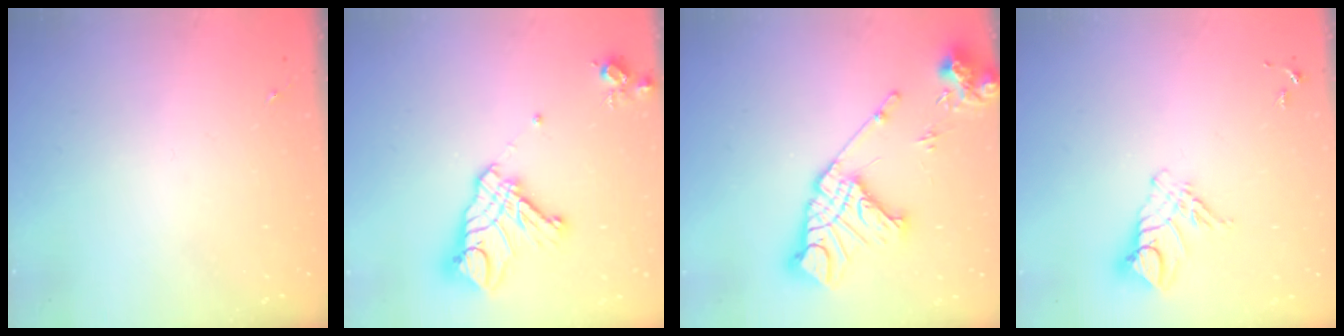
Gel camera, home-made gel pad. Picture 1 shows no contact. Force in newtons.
{"total": 17.6, "press": 17.5, "slide": 1.9}
{"total": 19.0, "press": 18.8, "slide": 2.3}
{"total": 10.4, "press": 10.3, "slide": 0.7}